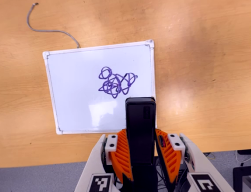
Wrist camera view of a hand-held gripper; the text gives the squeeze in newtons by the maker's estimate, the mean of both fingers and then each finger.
{"total": 4.8, "left": 3.6, "right": 6.0}